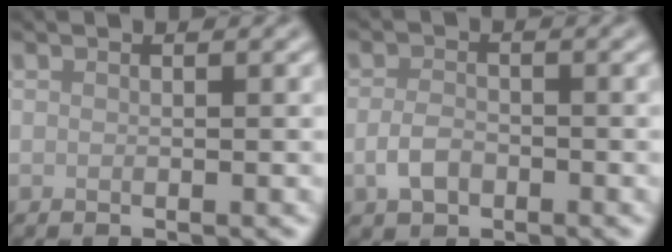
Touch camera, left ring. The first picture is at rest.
{"total": 2.3, "force": [-0.8, 1.6, 1.4], "torque": [-0.031, -0.001, -0.021]}